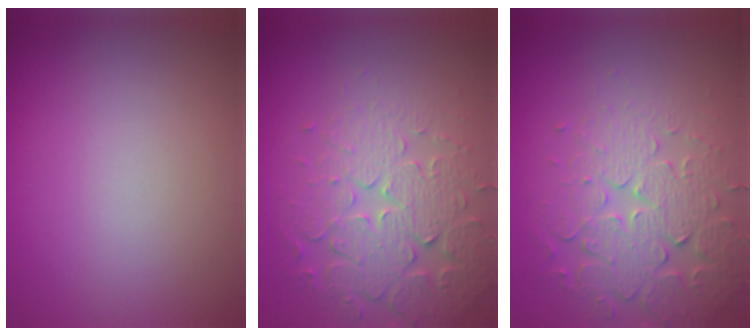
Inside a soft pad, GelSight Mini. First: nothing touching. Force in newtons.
{"total": 5.0, "press": 4.4, "slide": 2.3}
{"total": 5.1, "press": 4.5, "slide": 2.5}